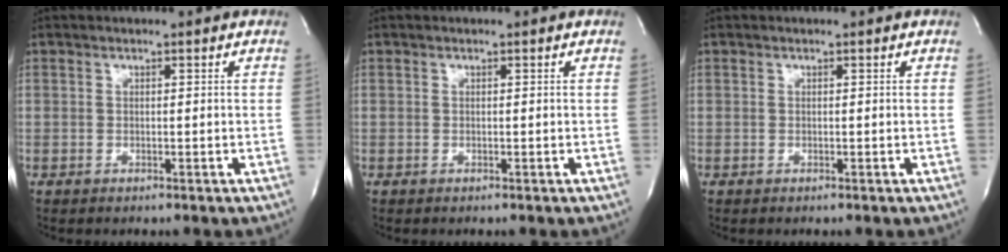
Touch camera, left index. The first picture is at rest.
{"total": 0.0}
{"total": 0.0}